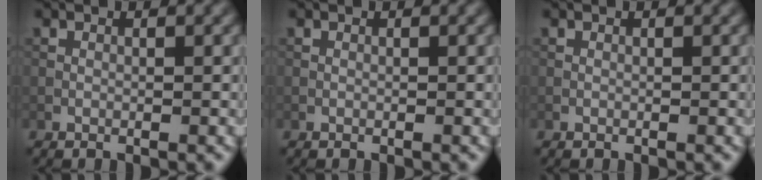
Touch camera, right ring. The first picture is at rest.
{"total": 0.0}
{"total": 0.0}